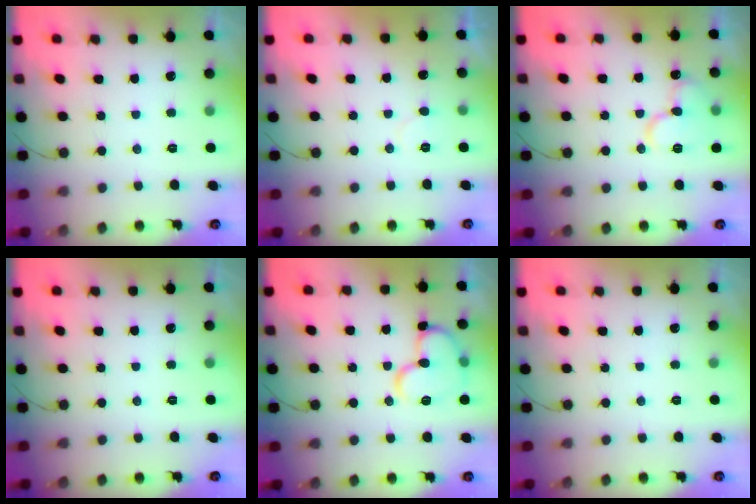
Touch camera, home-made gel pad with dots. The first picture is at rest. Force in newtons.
{"total": 4.0, "press": 4.0, "slide": 0.4}
{"total": 12.9, "press": 12.8, "slide": 1.7}
{"total": 0.0}
{"total": 14.1, "press": 14.0, "slide": 1.8}
{"total": 0.0}